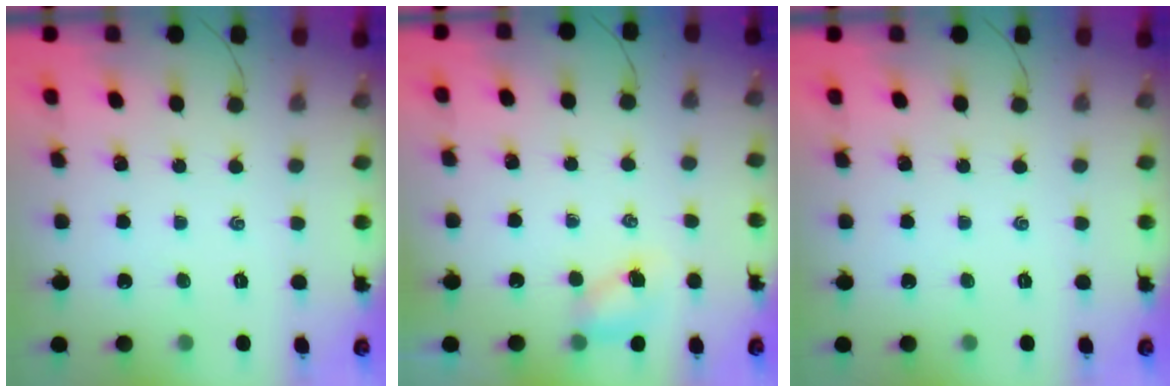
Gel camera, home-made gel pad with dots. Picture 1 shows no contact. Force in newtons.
{"total": 4.8, "press": 4.8, "slide": 0.7}
{"total": 0.0}